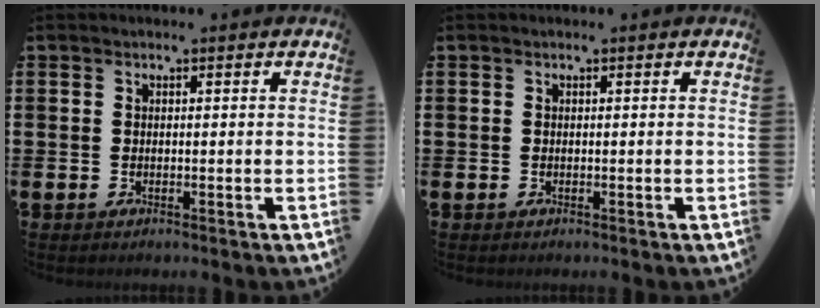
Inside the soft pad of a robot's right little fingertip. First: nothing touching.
{"total": 0.0}